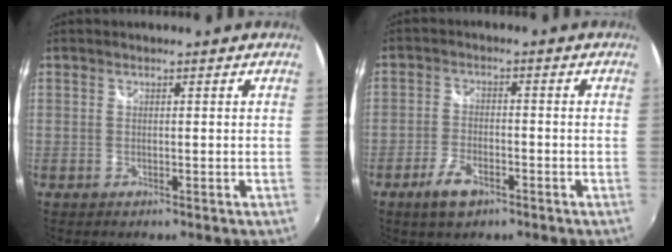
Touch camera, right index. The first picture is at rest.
{"total": 5.7, "force": [-3.5, 2.7, 3.6], "torque": [-0.087, -0.006, -0.064]}